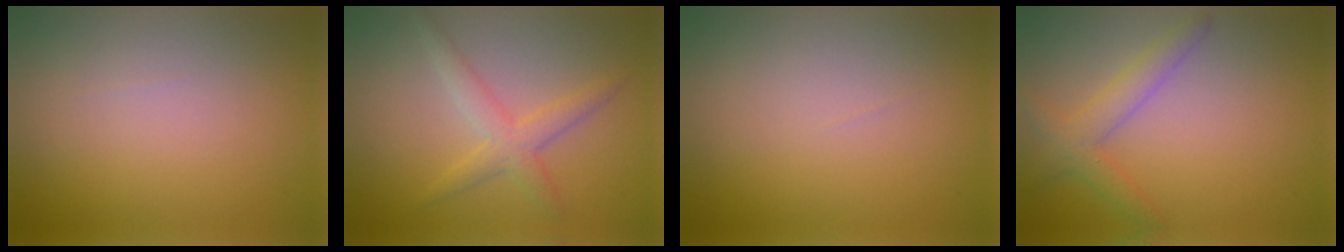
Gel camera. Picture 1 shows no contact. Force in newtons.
{"total": 2.9, "press": 2.9, "slide": 0.1}
{"total": 0.0}
{"total": 2.9, "press": 2.9, "slide": 0.1}